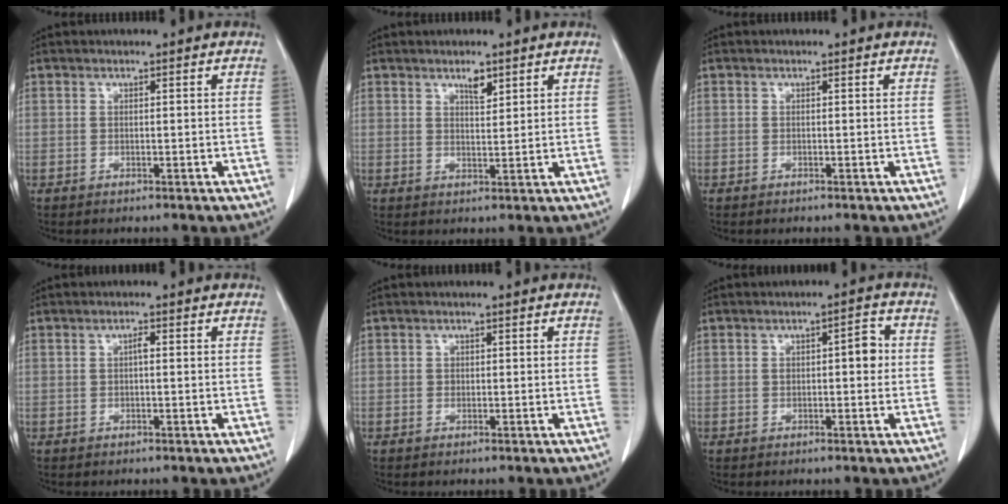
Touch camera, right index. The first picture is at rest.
{"total": 2.5, "force": [1.7, 0.8, 1.6], "torque": [-0.030, -0.004, 0.031]}
{"total": 0.0}
{"total": 1.0, "force": [0.0, 0.3, 1.0], "torque": [-0.018, 0.003, 0.000]}
{"total": 0.5, "force": [0.0, 0.5, 0.1], "torque": [0.003, 0.002, 0.000]}
{"total": 3.8, "force": [0.3, 1.5, 3.5], "torque": [-0.052, 0.017, 0.006]}